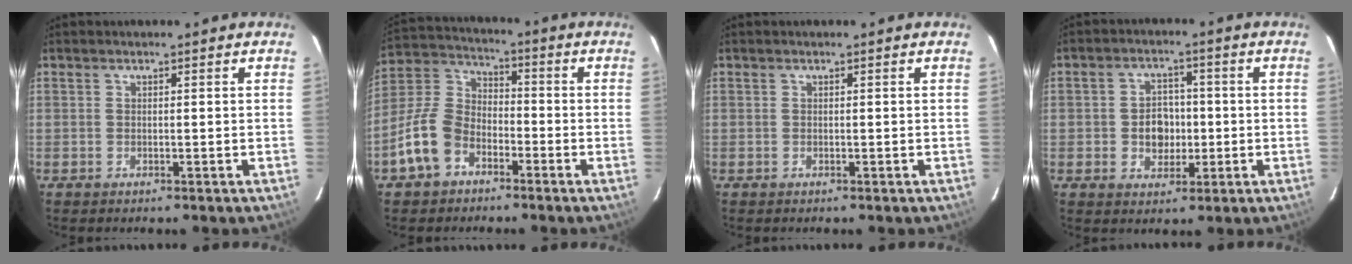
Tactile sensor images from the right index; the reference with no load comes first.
{"total": 11.6, "force": [-6.3, 7.6, 6.0], "torque": [-0.134, 0.028, -0.121]}
{"total": 0.0}
{"total": 6.0, "force": [-0.9, 4.9, 3.3], "torque": [-0.065, 0.013, -0.006]}